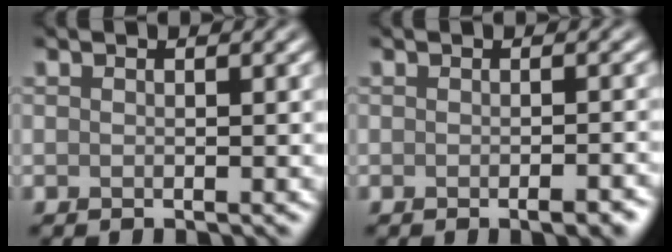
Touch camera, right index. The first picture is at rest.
{"total": 2.0, "force": [-1.0, 0.5, 1.6], "torque": [-0.020, -0.002, -0.012]}